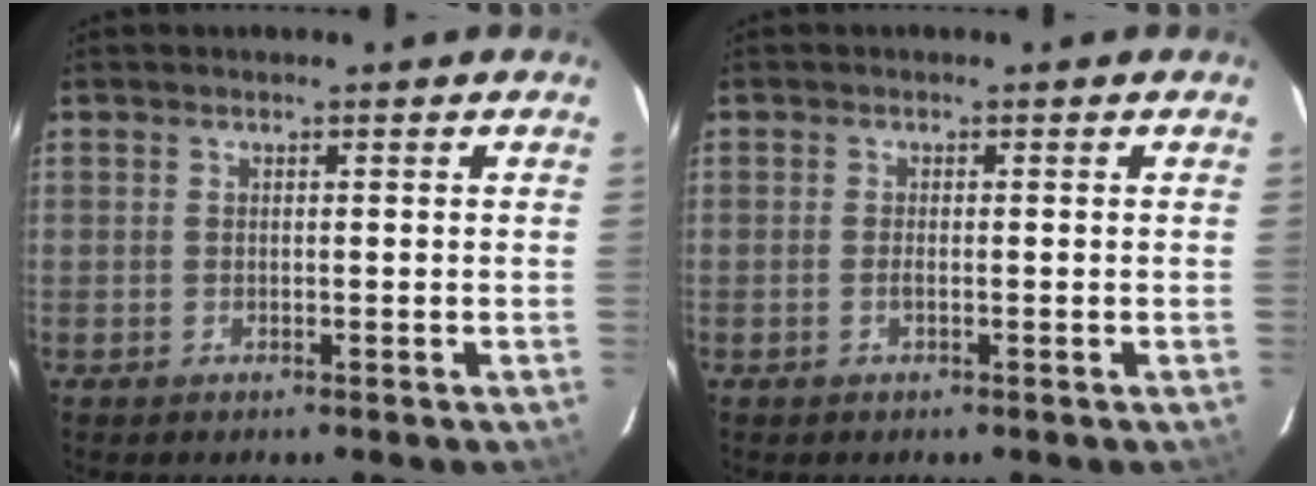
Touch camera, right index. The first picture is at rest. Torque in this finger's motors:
{"motor_torque": [-0.10, 0.01, -0.03, 0.00]}